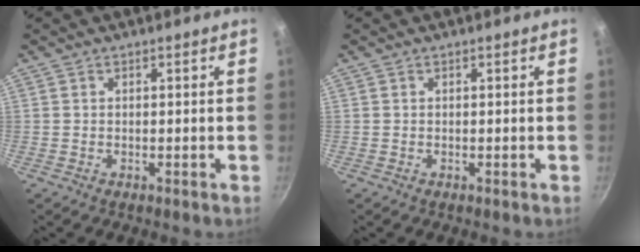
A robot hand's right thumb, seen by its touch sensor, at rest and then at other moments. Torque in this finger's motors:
{"motor_torque": [-0.01, 0.01, 0.00, 0.01, 0.01]}